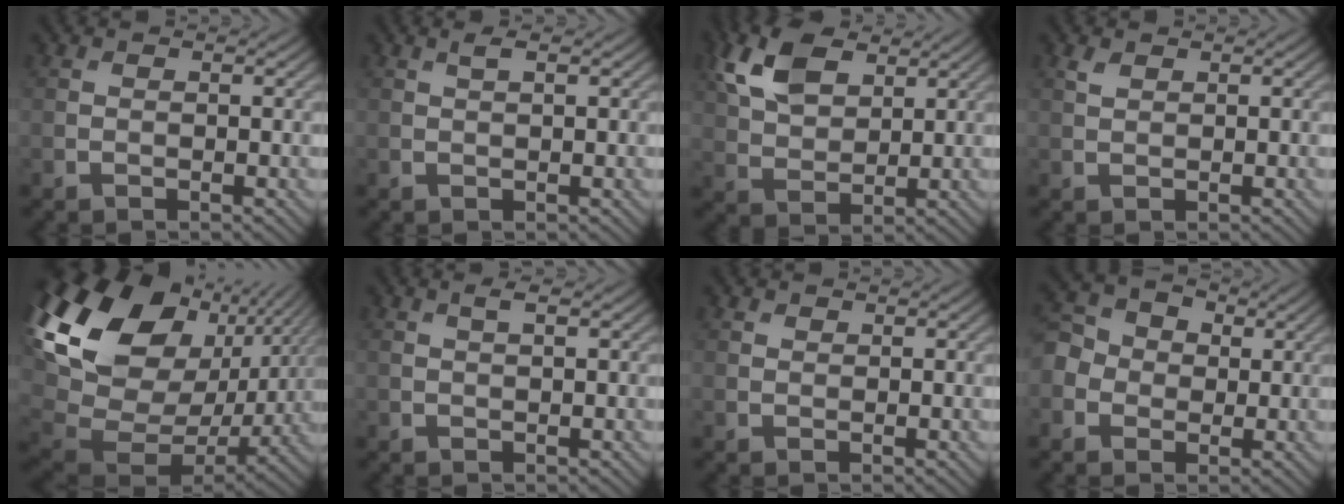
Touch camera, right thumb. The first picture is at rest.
{"total": 1.3, "force": [0.7, 0.2, 1.1], "torque": [-0.025, 0.005, 0.014]}
{"total": 8.9, "force": [4.5, 5.0, 5.9], "torque": [-0.148, 0.011, 0.089]}
{"total": 1.0, "force": [0.7, 0.4, 0.6], "torque": [-0.019, 0.002, 0.018]}
{"total": 21.2, "force": [7.3, 14.0, 14.0], "torque": [-0.307, 0.017, 0.148]}
{"total": 1.5, "force": [0.7, 0.3, 1.2], "torque": [-0.027, 0.004, 0.014]}
{"total": 0.7, "force": [0.6, 0.4, 0.1], "torque": [-0.001, 0.000, 0.011]}
{"total": 5.4, "force": [-0.2, 4.8, 2.4], "torque": [-0.064, 0.008, -0.015]}